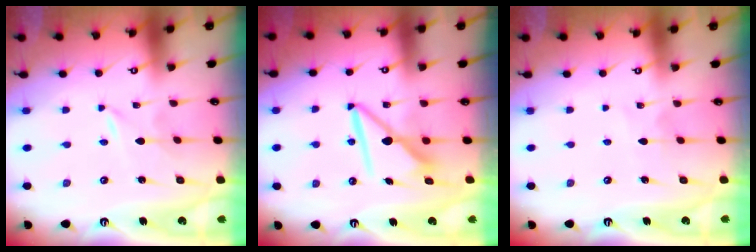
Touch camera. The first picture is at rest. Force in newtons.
{"total": 8.8, "press": 8.7, "slide": 0.7}
{"total": 3.7, "press": 3.7, "slide": 0.3}